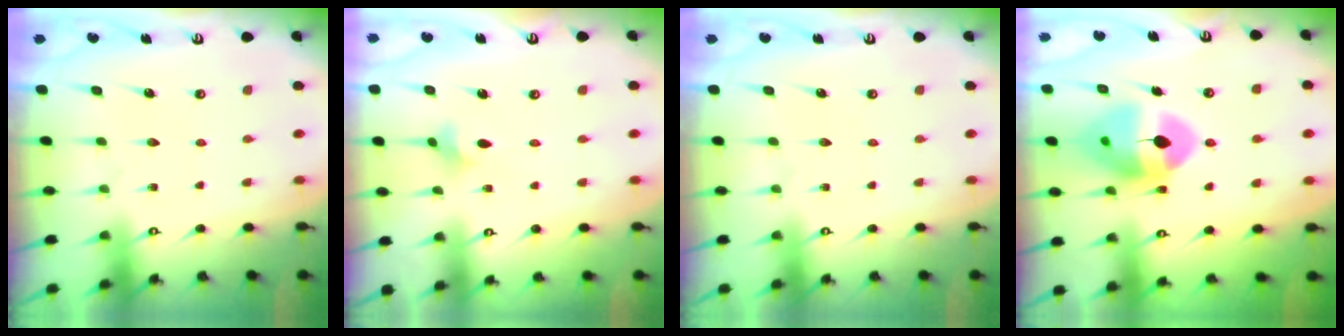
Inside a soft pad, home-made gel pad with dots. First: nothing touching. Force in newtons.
{"total": 1.9, "press": 1.8, "slide": 0.6}
{"total": 0.0}
{"total": 13.3, "press": 13.2, "slide": 1.7}